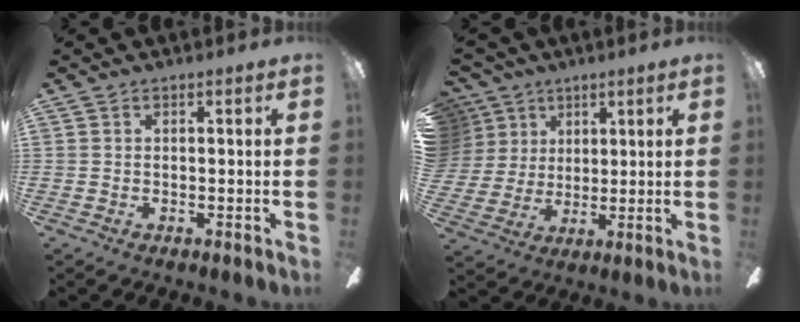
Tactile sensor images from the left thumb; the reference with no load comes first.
{"total": 8.9, "force": [4.3, 7.7, 0.8], "torque": [-0.040, -0.022, 0.090]}